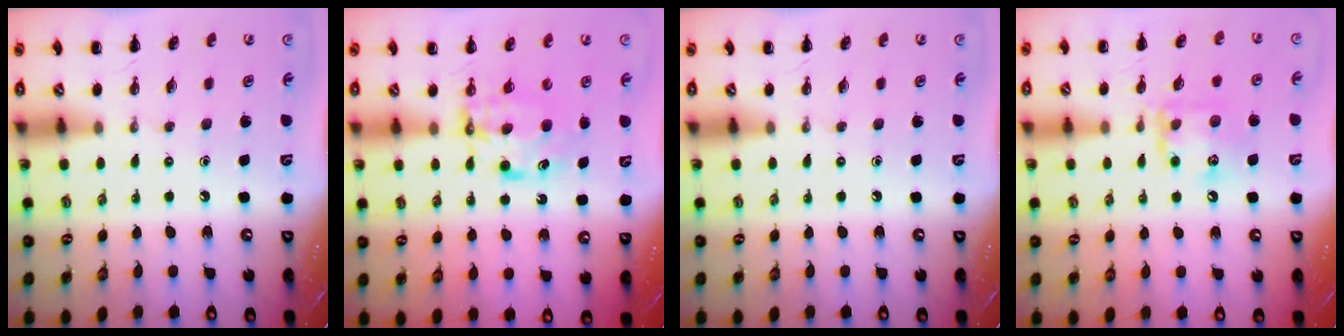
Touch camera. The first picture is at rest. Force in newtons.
{"total": 7.6, "press": 7.5, "slide": 0.8}
{"total": 0.0}
{"total": 12.9, "press": 12.8, "slide": 1.4}